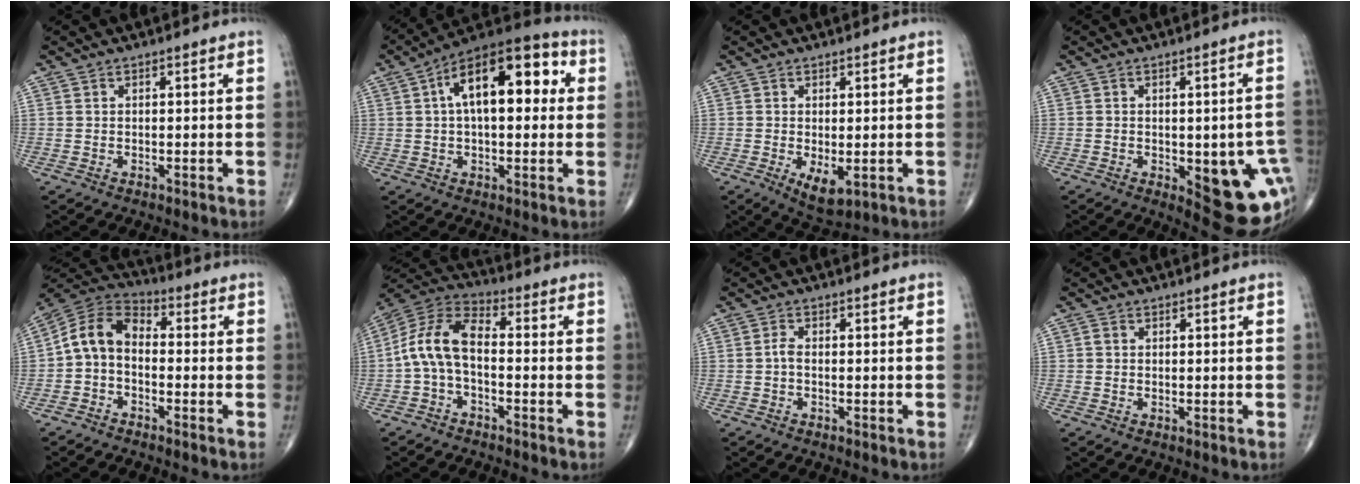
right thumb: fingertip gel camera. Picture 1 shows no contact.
{"total": 18.0, "force": [3.9, 8.8, 15.2], "torque": [-0.207, 0.035, 0.049]}
{"total": 5.0, "force": [-1.1, 2.3, 4.3], "torque": [-0.069, -0.015, -0.007]}
{"total": 15.6, "force": [-3.7, 6.5, 13.7], "torque": [-0.125, 0.006, -0.021]}
{"total": 8.8, "force": [-1.1, 5.9, 6.4], "torque": [-0.109, 0.036, -0.039]}
{"total": 10.0, "force": [-1.6, 5.3, 8.3], "torque": [-0.165, 0.037, -0.044]}
{"total": 1.3, "force": [-0.4, 0.6, 1.1], "torque": [-0.020, 0.002, -0.011]}
{"total": 0.7, "force": [0.0, 0.6, 0.3], "torque": [-0.003, 0.001, -0.002]}